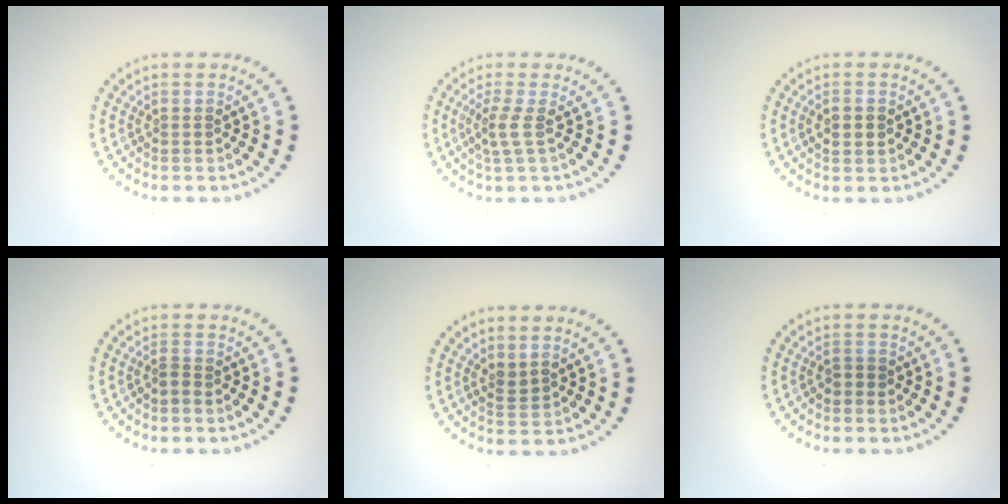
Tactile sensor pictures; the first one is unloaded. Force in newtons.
{"total": 1.8, "press": 1.3, "slide": 1.2}
{"total": 1.6, "press": 1.6, "slide": 0.0}
{"total": 1.0, "press": 0.8, "slide": 0.6}
{"total": 1.2, "press": 1.0, "slide": 0.7}
{"total": 0.9, "press": 0.9, "slide": 0.2}